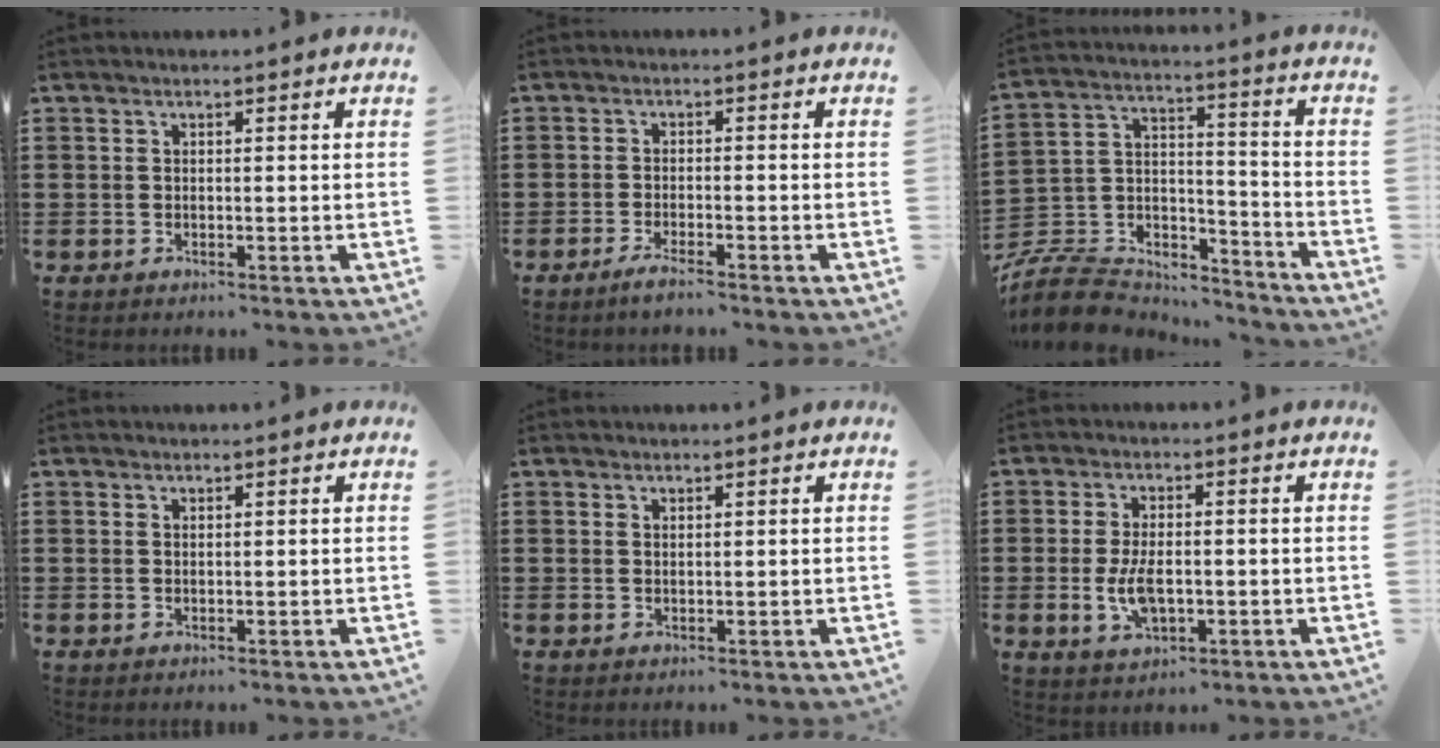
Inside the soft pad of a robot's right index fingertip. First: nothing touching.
{"total": 2.1, "force": [-1.8, 0.1, 1.2], "torque": [-0.020, 0.003, -0.033]}
{"total": 9.7, "force": [-8.8, 3.4, 2.2], "torque": [-0.061, 0.012, -0.175]}
{"total": 0.5, "force": [0.4, 0.2, 0.2], "torque": [-0.004, 0.001, 0.009]}
{"total": 0.8, "force": [0.7, 0.3, 0.2], "torque": [-0.004, 0.002, 0.013]}
{"total": 5.2, "force": [-0.8, 2.6, 4.4], "torque": [-0.096, -0.002, -0.016]}